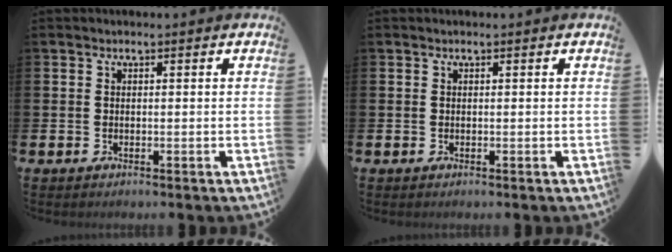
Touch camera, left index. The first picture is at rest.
{"total": 0.0}